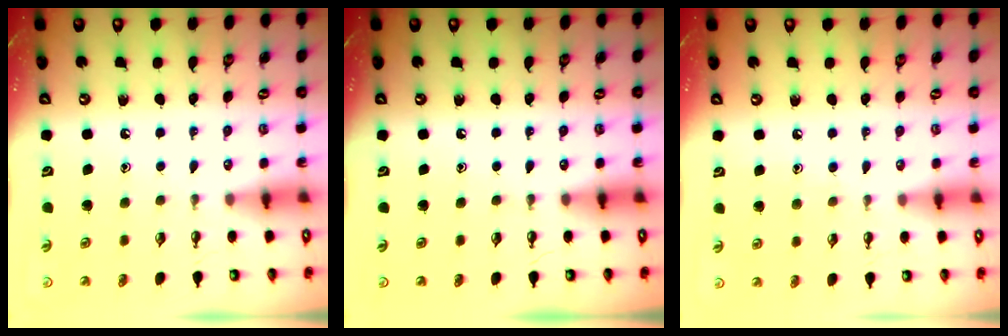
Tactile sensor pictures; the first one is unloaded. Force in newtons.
{"total": 0.0}
{"total": 5.0, "press": 4.9, "slide": 0.6}